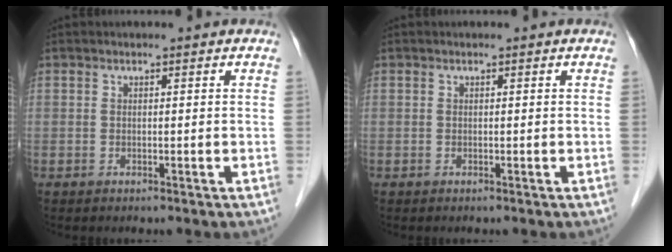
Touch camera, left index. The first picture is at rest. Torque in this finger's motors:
{"motor_torque": [-0.26, -0.20, 0.07, 0.01]}